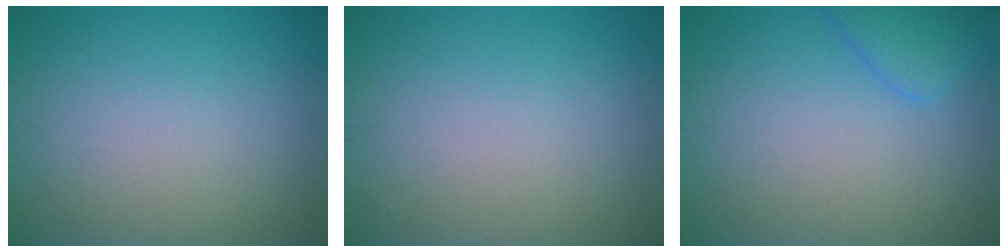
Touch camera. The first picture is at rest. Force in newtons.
{"total": 0.0}
{"total": 2.5, "press": 2.5, "slide": 0.2}